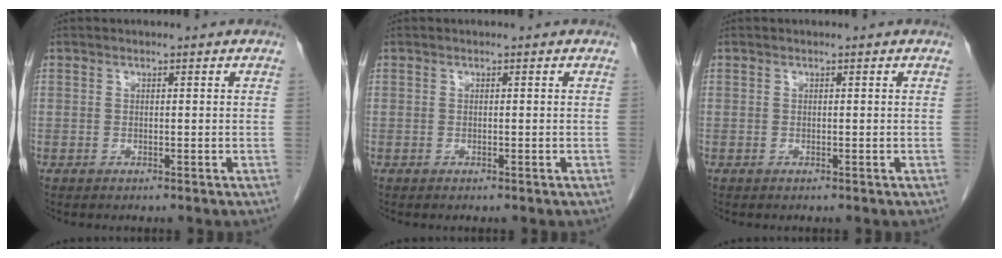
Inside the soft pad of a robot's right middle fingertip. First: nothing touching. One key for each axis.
{"total": 0.0}
{"total": 0.0}